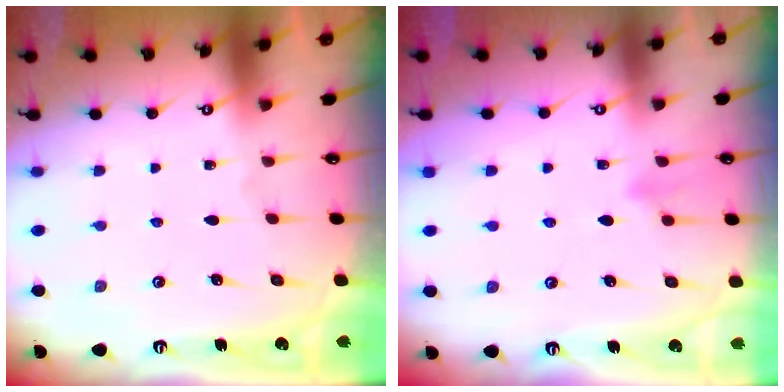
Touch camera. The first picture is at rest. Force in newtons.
{"total": 7.7, "press": 7.5, "slide": 1.5}